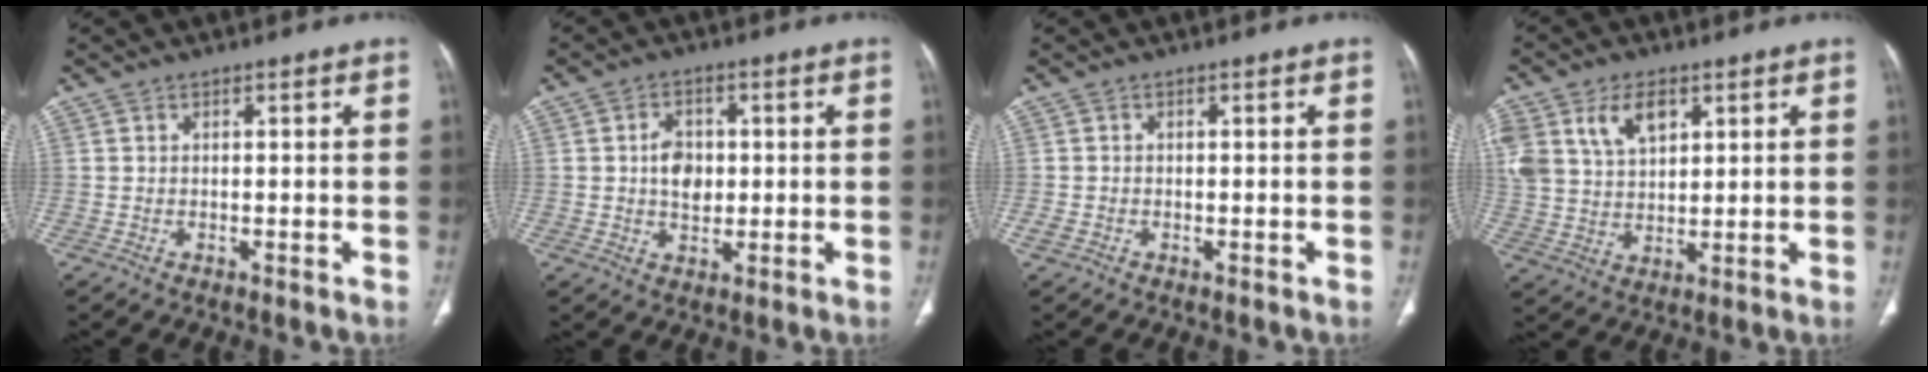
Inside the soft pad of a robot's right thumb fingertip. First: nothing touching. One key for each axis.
{"total": 5.8, "fx": 0.5, "fy": 4.2, "fz": 4.0, "tx": -0.048, "ty": -0.001, "tz": 0.008}
{"total": 1.2, "fx": -0.4, "fy": 0.9, "fz": 0.6, "tx": -0.015, "ty": 0.003, "tz": -0.008}
{"total": 12.9, "fx": 5.8, "fy": 8.4, "fz": 8.0, "tx": -0.157, "ty": -0.009, "tz": 0.119}